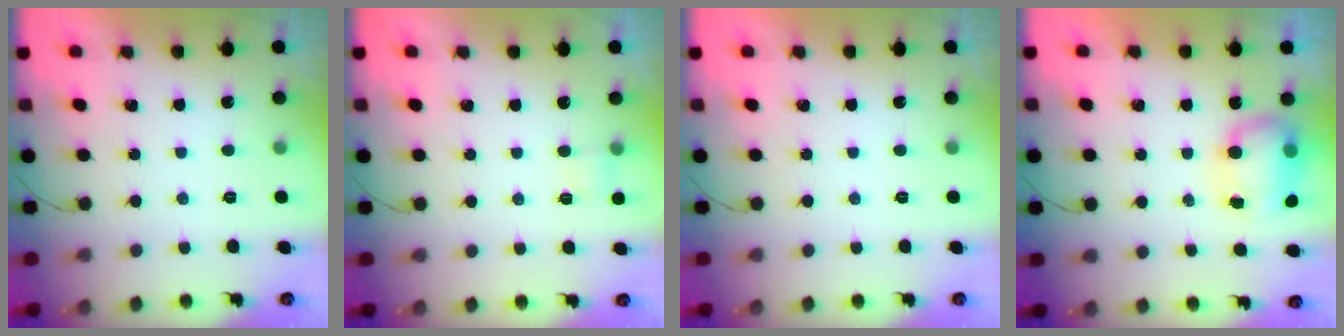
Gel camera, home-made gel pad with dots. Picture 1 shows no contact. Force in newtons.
{"total": 2.8, "press": 2.6, "slide": 1.1}
{"total": 0.0}
{"total": 8.3, "press": 8.3, "slide": 0.9}